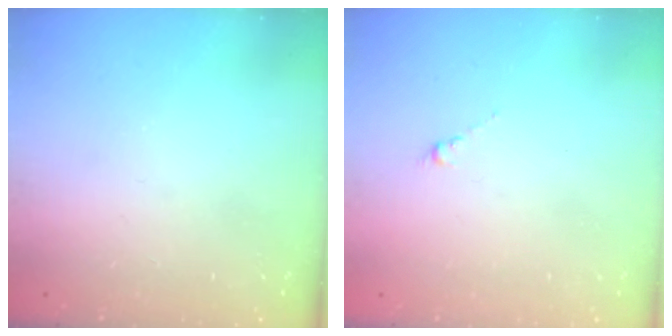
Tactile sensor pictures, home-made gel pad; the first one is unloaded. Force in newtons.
{"total": 0.5, "press": 0.3, "slide": 0.4}